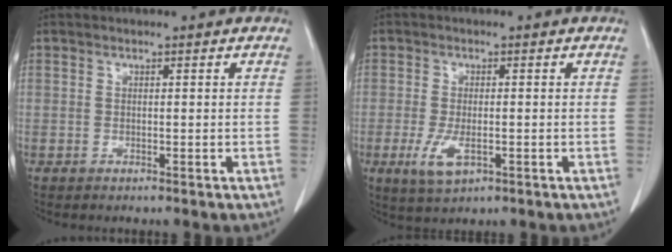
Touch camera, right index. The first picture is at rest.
{"total": 4.7, "force": [-1.6, 1.8, 4.0], "torque": [-0.086, -0.010, -0.023]}